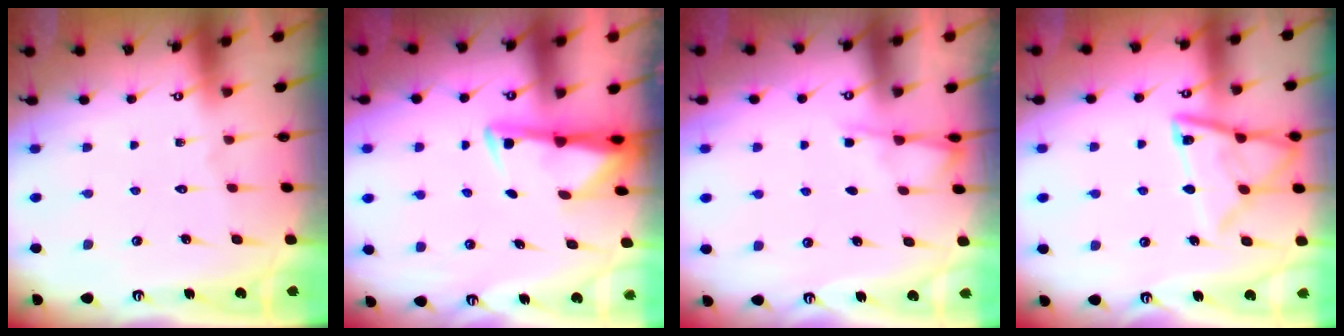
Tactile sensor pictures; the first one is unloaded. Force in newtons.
{"total": 2.9, "press": 2.8, "slide": 0.5}
{"total": 2.7, "press": 2.6, "slide": 0.4}
{"total": 14.1, "press": 14.0, "slide": 1.2}